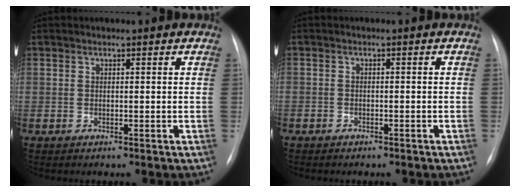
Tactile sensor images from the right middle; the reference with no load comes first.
{"total": 1.8, "force": [-1.4, 1.1, 0.5], "torque": [-0.009, 0.003, -0.015]}